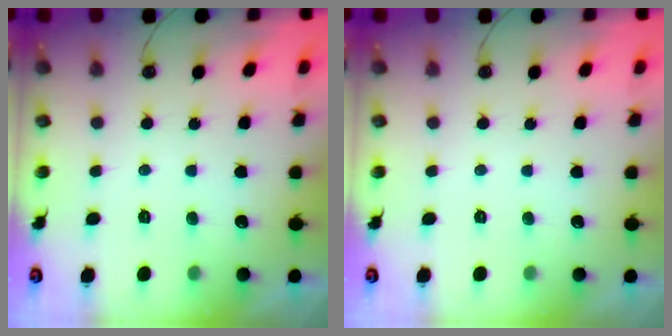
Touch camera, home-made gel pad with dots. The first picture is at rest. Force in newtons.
{"total": 0.0}